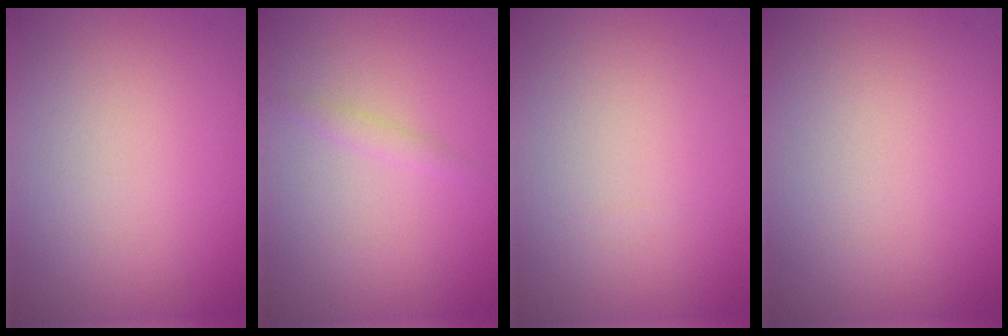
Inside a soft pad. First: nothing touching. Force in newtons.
{"total": 0.9, "press": 0.9, "slide": 0.1}
{"total": 0.0}
{"total": 0.0}